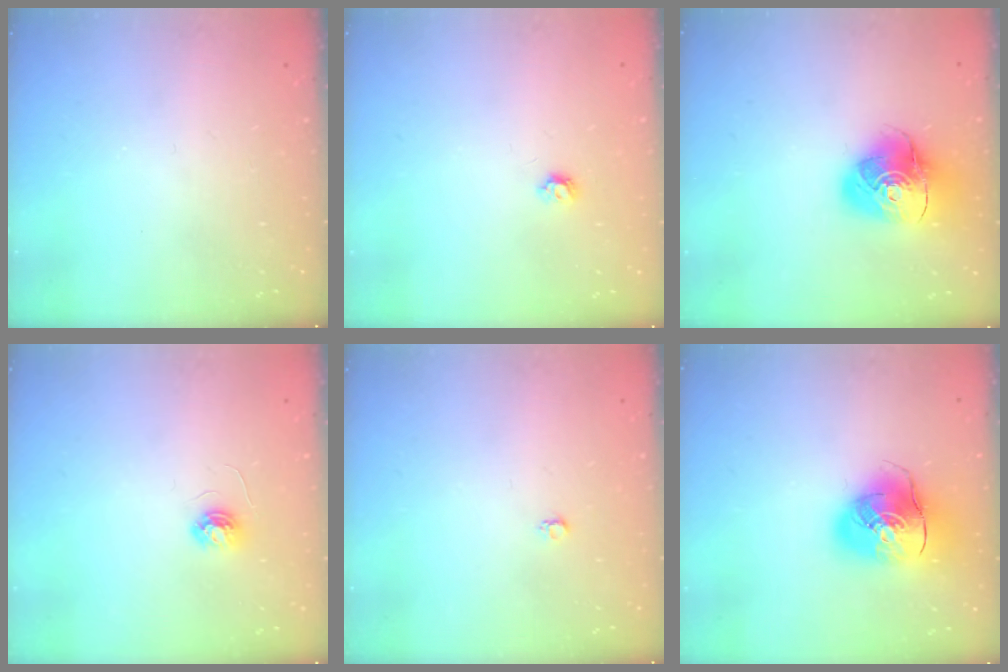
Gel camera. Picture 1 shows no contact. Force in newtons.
{"total": 3.9, "press": 3.8, "slide": 0.7}
{"total": 13.7, "press": 13.6, "slide": 1.6}
{"total": 4.0, "press": 4.0, "slide": 0.3}
{"total": 2.6, "press": 2.6, "slide": 0.4}
{"total": 14.1, "press": 13.9, "slide": 2.5}